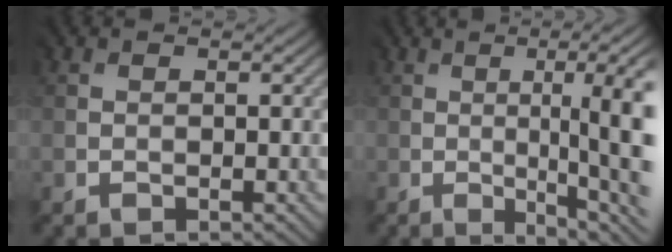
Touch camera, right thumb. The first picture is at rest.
{"total": 12.0, "force": [-0.9, 2.9, 11.6], "torque": [-0.118, 0.016, -0.004]}